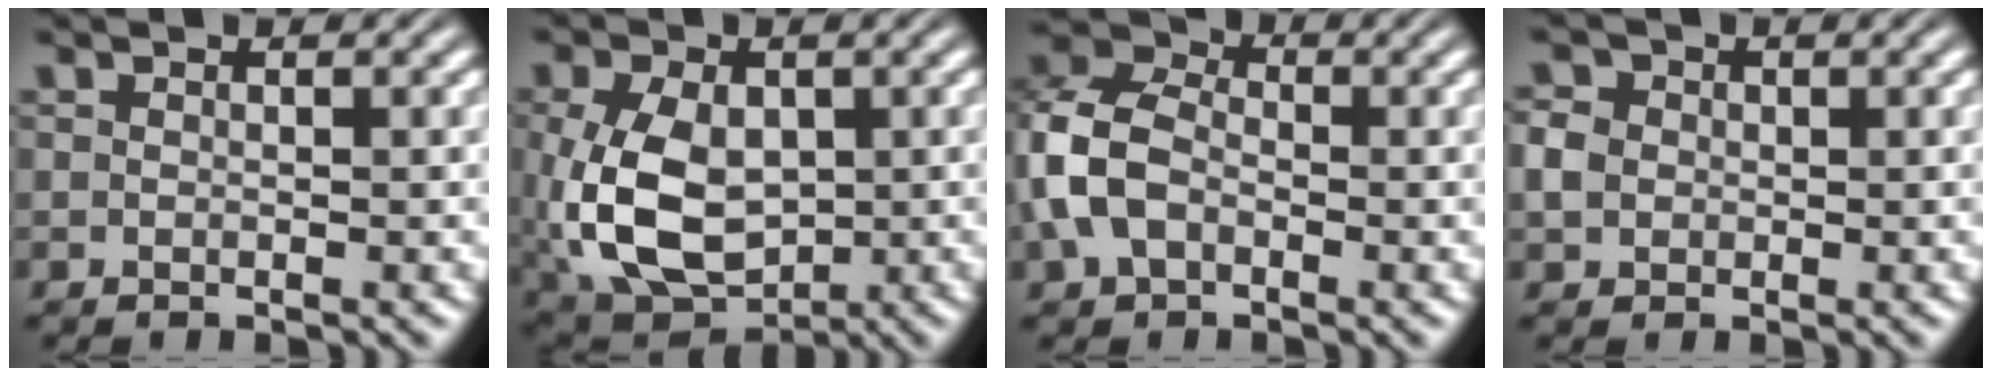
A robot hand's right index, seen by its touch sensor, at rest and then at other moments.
{"total": 10.0, "force": [-1.1, 7.6, 6.4], "torque": [-0.145, -0.038, 0.004]}
{"total": 7.9, "force": [0.5, 6.4, 4.4], "torque": [-0.094, 0.010, -0.005]}
{"total": 1.5, "force": [0.3, 1.3, 0.7], "torque": [-0.015, 0.001, 0.009]}